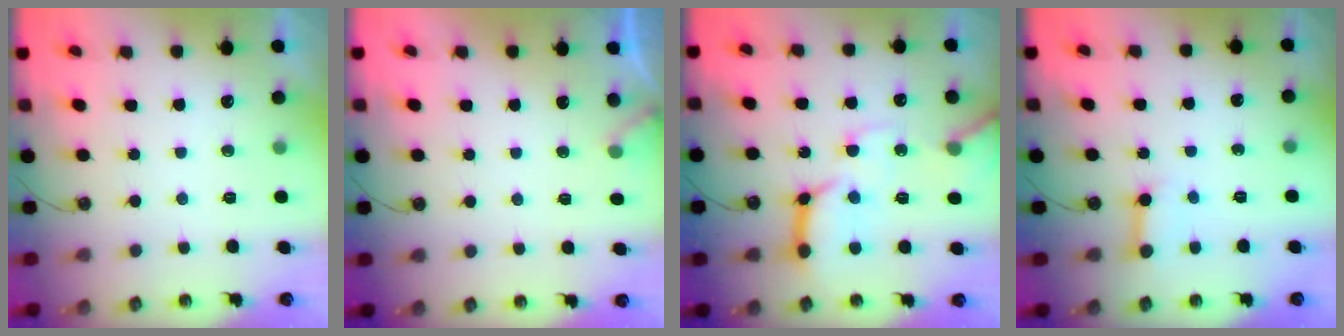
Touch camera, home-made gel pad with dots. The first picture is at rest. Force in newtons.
{"total": 3.4, "press": 3.4, "slide": 0.1}
{"total": 16.3, "press": 16.2, "slide": 1.8}
{"total": 5.1, "press": 5.1, "slide": 0.6}